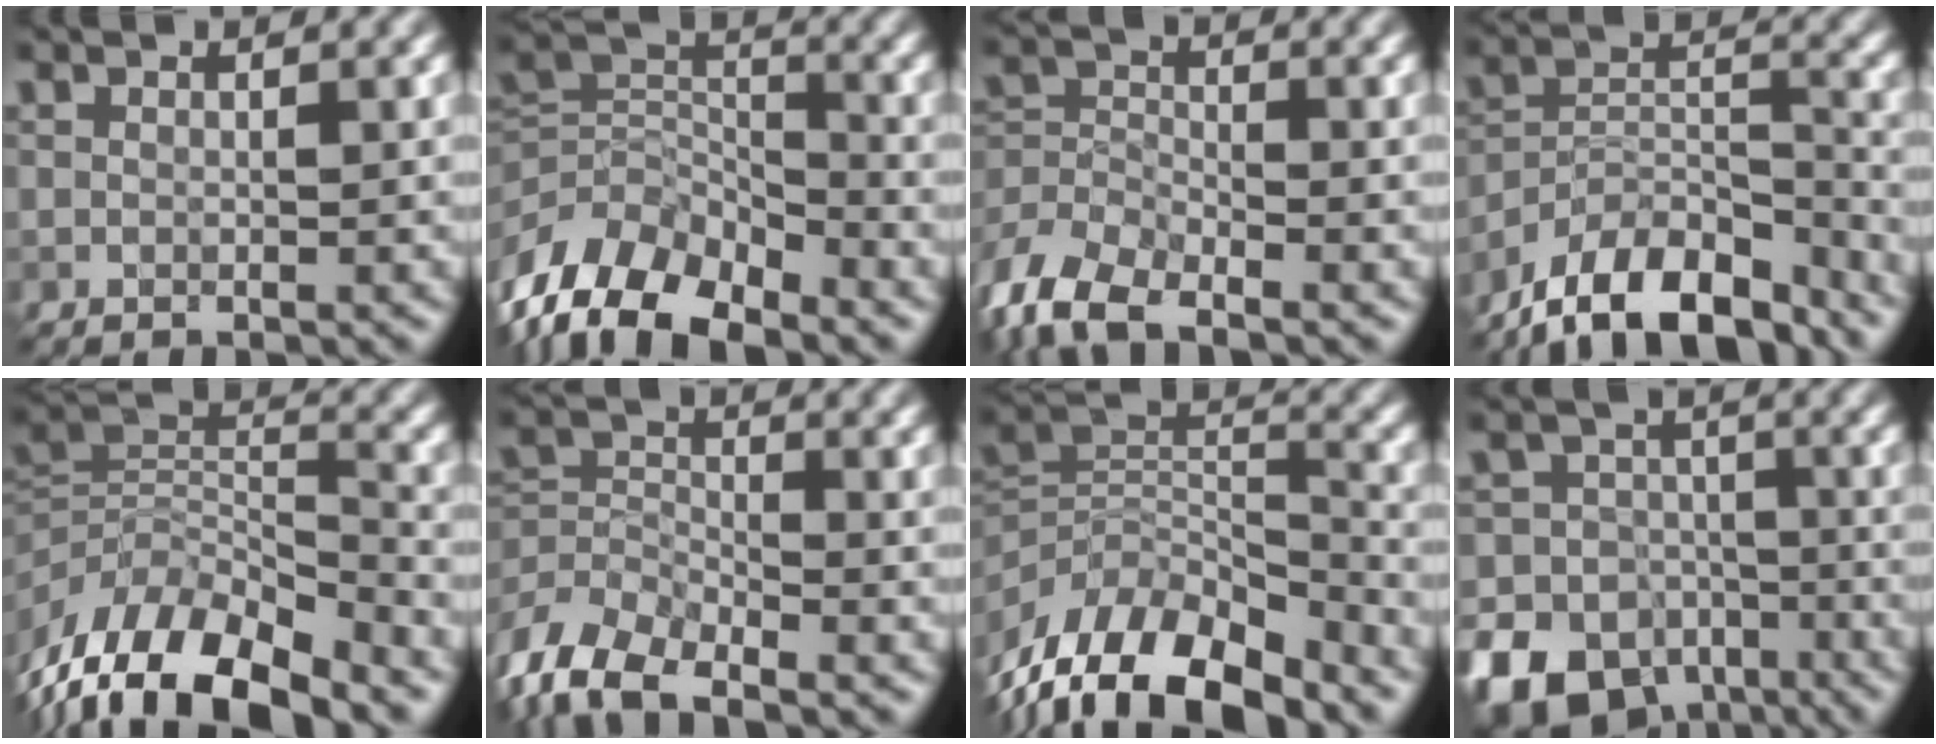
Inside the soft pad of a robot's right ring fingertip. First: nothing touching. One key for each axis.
{"total": 10.8, "fx": -7.0, "fy": 5.7, "fz": 5.8, "tx": -0.106, "ty": 0.002, "tz": -0.129}
{"total": 6.0, "fx": -4.3, "fy": 2.8, "fz": 3.3, "tx": -0.063, "ty": -0.005, "tz": -0.092}
{"total": 11.1, "fx": -9.1, "fy": 3.9, "fz": 5.1, "tx": -0.084, "ty": 0.015, "tz": -0.161}
{"total": 11.2, "fx": -7.0, "fy": 4.9, "fz": 7.3, "tx": -0.130, "ty": 0.004, "tz": -0.131}
{"total": 6.8, "fx": -4.9, "fy": 3.1, "fz": 3.6, "tx": -0.069, "ty": -0.005, "tz": -0.102}
{"total": 12.7, "fx": -8.4, "fy": 5.8, "fz": 7.6, "tx": -0.150, "ty": 0.002, "tz": -0.146}
{"total": 14.5, "fx": -9.3, "fy": 10.2, "fz": 4.3, "tx": -0.081, "ty": -0.049, "tz": -0.164}